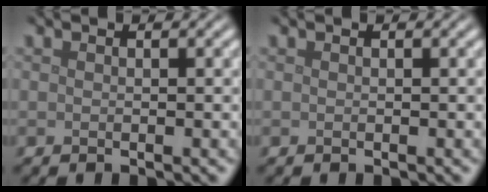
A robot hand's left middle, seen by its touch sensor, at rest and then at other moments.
{"total": 0.0}